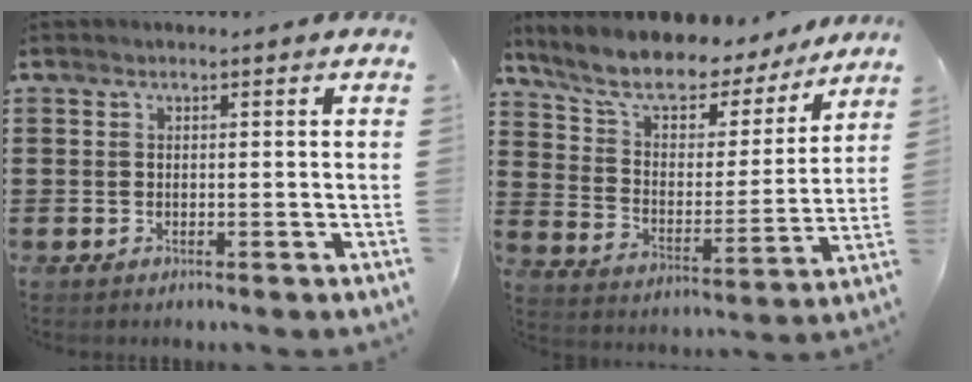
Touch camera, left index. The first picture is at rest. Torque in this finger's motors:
{"motor_torque": [2.14, 0.00, 0.59, 0.21]}